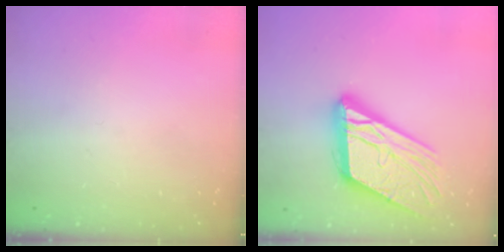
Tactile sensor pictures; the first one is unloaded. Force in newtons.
{"total": 20.3, "press": 20.2, "slide": 2.2}